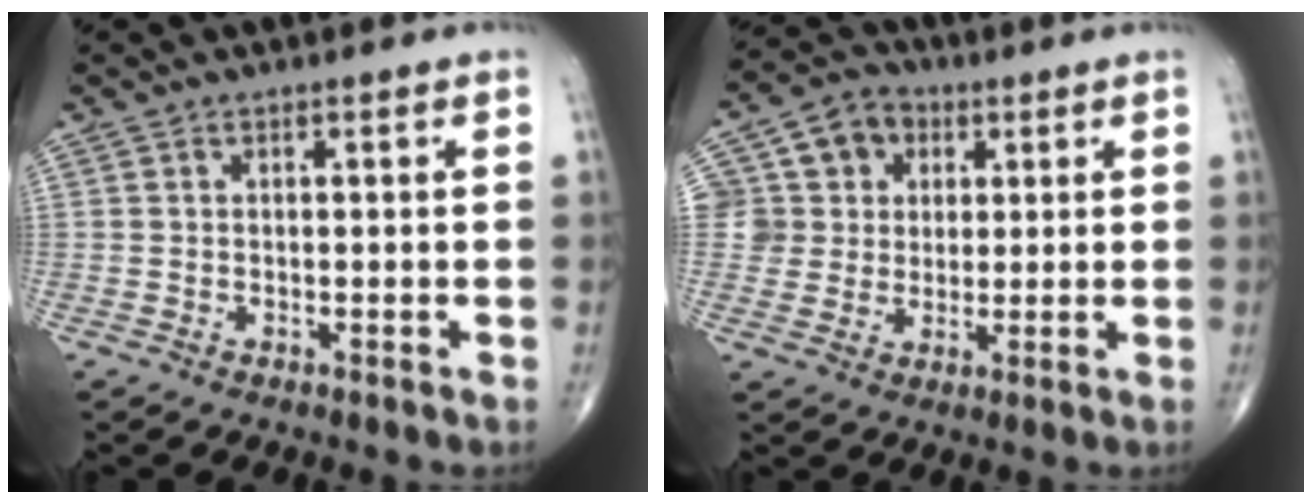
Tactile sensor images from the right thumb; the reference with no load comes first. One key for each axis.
{"total": 9.9, "fx": 2.8, "fy": 9.0, "fz": 2.9, "tx": -0.015, "ty": 0.009, "tz": 0.043}